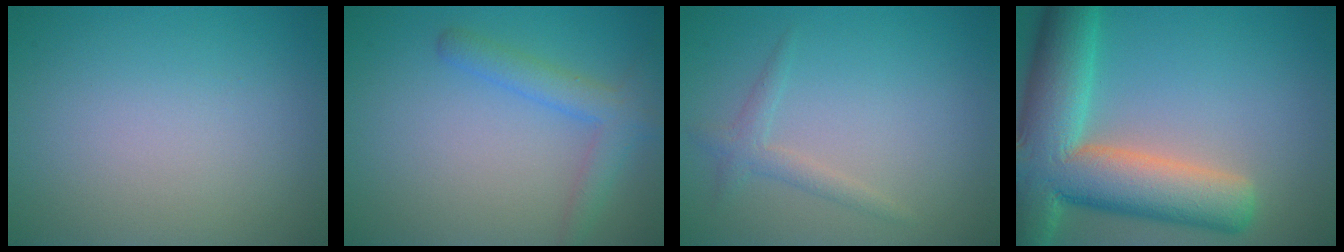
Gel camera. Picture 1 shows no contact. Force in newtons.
{"total": 2.7, "press": 2.7, "slide": 0.1}
{"total": 1.6, "press": 1.6, "slide": 0.1}
{"total": 12.6, "press": 12.6, "slide": 1.1}